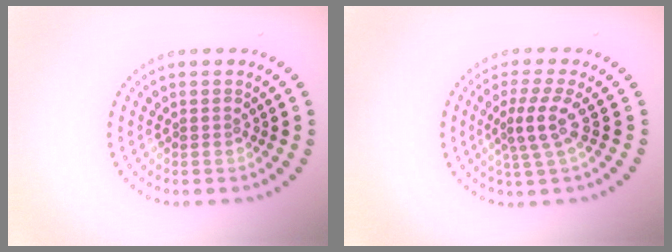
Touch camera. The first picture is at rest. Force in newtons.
{"total": 3.1, "press": 2.3, "slide": 2.0}